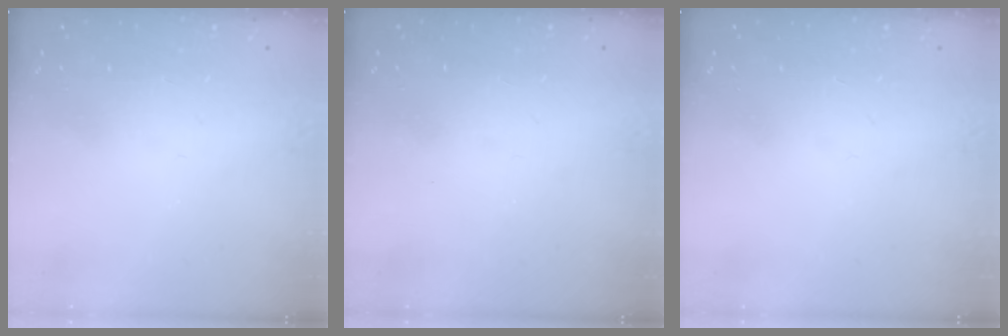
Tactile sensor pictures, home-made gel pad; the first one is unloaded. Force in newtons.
{"total": 1.5, "press": 1.5, "slide": 0.1}
{"total": 0.0}